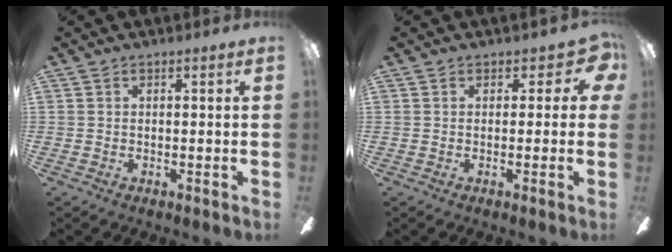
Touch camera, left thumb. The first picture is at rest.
{"total": 4.2, "force": [1.3, 2.9, 2.7], "torque": [-0.027, -0.002, 0.022]}